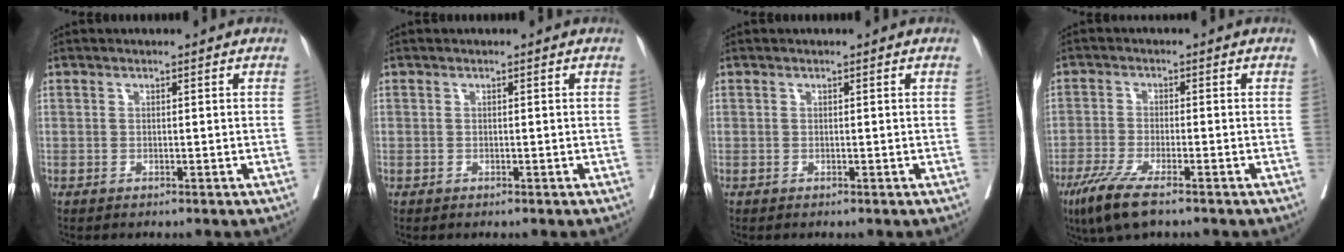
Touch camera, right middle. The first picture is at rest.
{"total": 0.0}
{"total": 0.0}
{"total": 7.6, "force": [-5.0, 1.0, 5.6], "torque": [-0.112, -0.021, -0.087]}